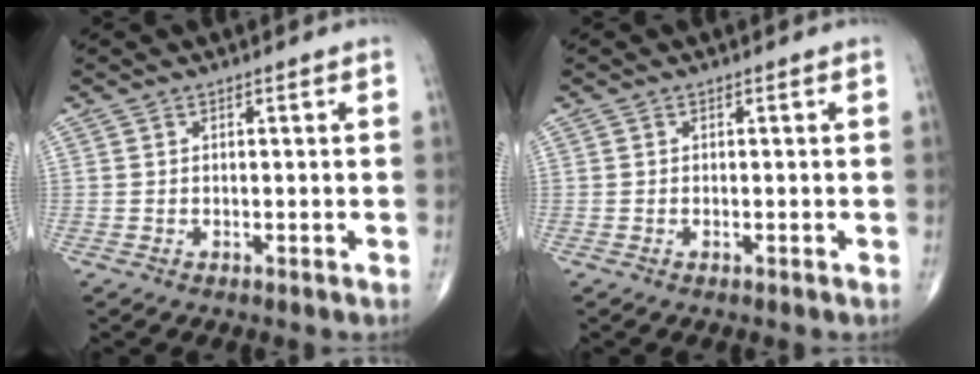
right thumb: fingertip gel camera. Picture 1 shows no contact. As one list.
[{"total": 0.0}]